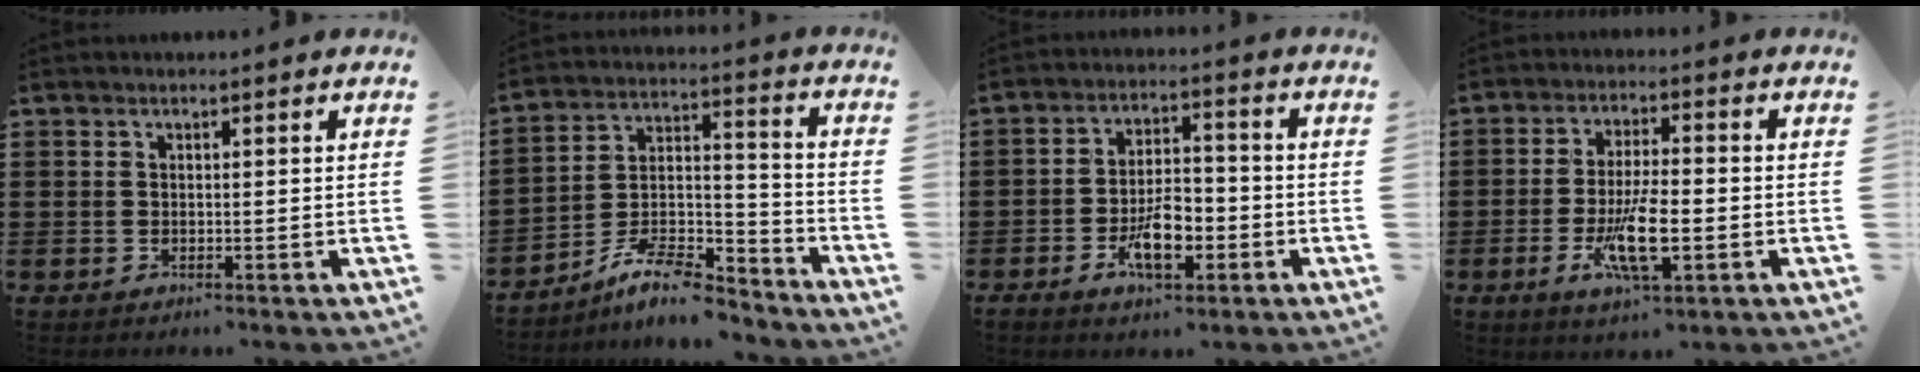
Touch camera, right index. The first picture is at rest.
{"total": 10.0, "force": [-8.5, 2.2, 4.8], "torque": [-0.091, 0.020, -0.163]}
{"total": 7.5, "force": [-2.9, 3.4, 6.0], "torque": [-0.116, 0.002, -0.052]}
{"total": 9.2, "force": [-2.9, 2.6, 8.3], "torque": [-0.174, -0.015, -0.052]}